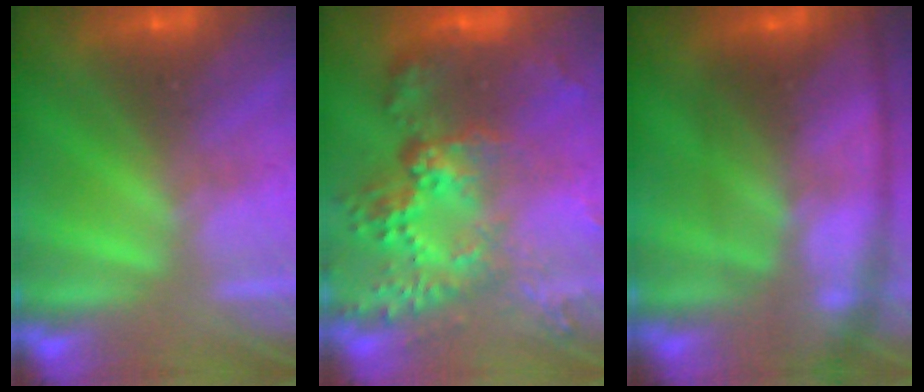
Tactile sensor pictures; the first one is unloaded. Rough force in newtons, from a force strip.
{"total": 6.3}
{"total": 7.1}